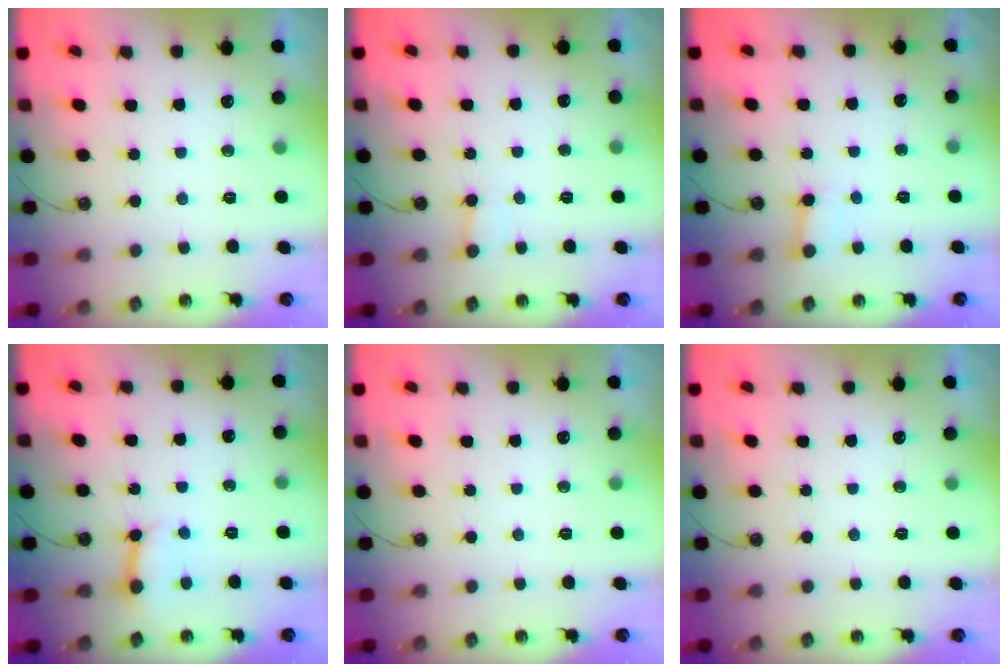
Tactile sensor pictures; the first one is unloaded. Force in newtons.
{"total": 2.8, "press": 2.8, "slide": 0.3}
{"total": 2.0, "press": 2.0, "slide": 0.2}
{"total": 7.2, "press": 7.1, "slide": 0.9}
{"total": 0.0}
{"total": 0.0}